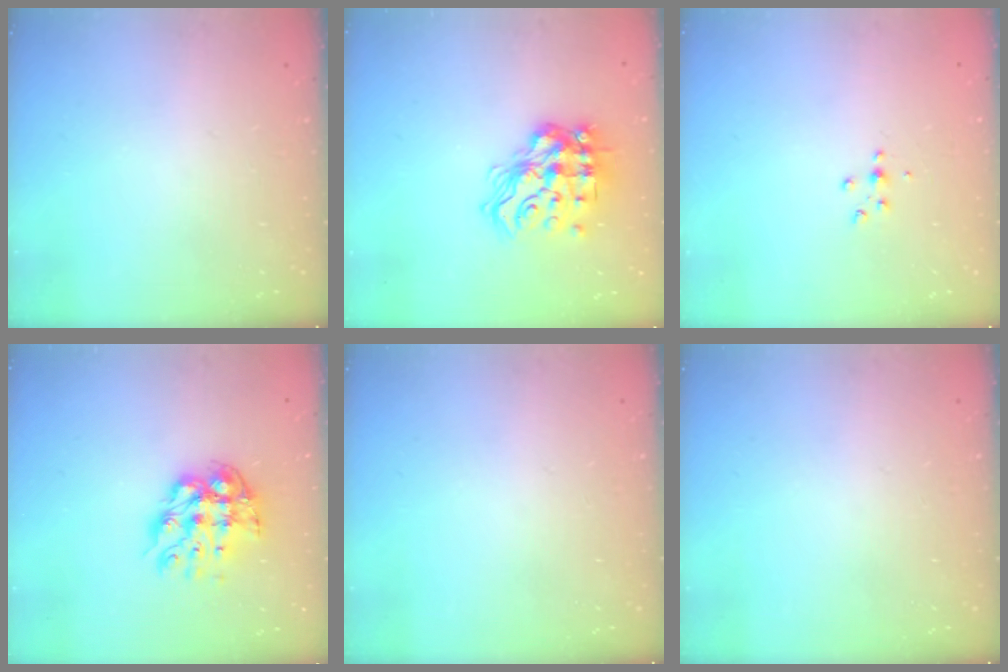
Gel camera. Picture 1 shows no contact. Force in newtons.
{"total": 17.4, "press": 17.4, "slide": 1.5}
{"total": 4.2, "press": 4.2, "slide": 0.6}
{"total": 12.3, "press": 12.3, "slide": 1.2}
{"total": 0.0}
{"total": 0.0}